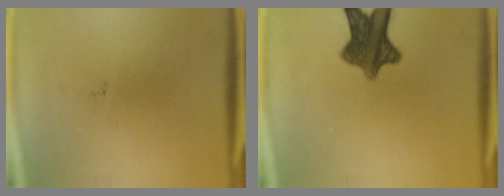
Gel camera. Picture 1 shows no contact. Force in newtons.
{"total": 9.2}